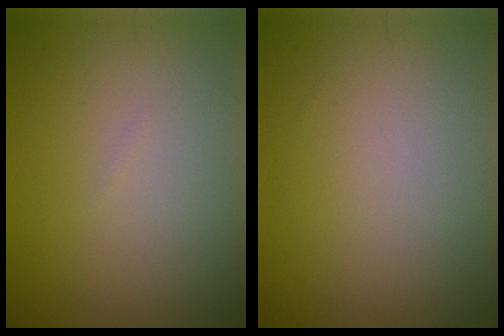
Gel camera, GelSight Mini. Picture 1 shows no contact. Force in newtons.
{"total": 0.0}